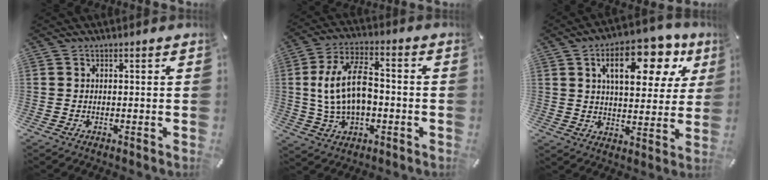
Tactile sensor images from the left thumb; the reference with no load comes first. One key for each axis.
{"total": 13.8, "fx": -0.5, "fy": 8.4, "fz": 11.0, "tx": -0.214, "ty": 0.015, "tz": -0.004}
{"total": 17.7, "fx": 8.5, "fy": 8.7, "fz": 12.9, "tx": -0.182, "ty": -0.027, "tz": 0.131}